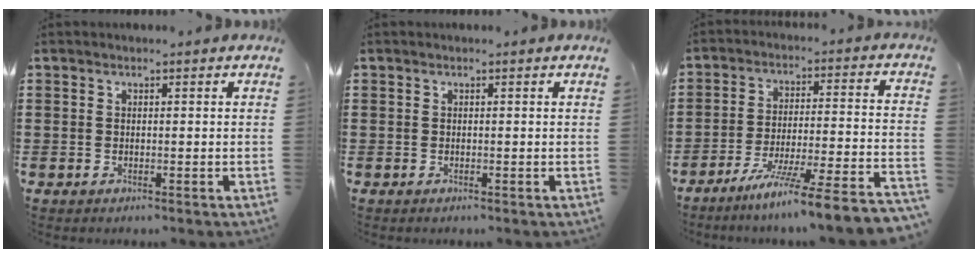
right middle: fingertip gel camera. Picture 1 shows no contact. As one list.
[{"total": 0.0}, {"total": 8.6, "force": [-7.2, -1.3, 4.5], "torque": [-0.071, -0.014, -0.145]}]